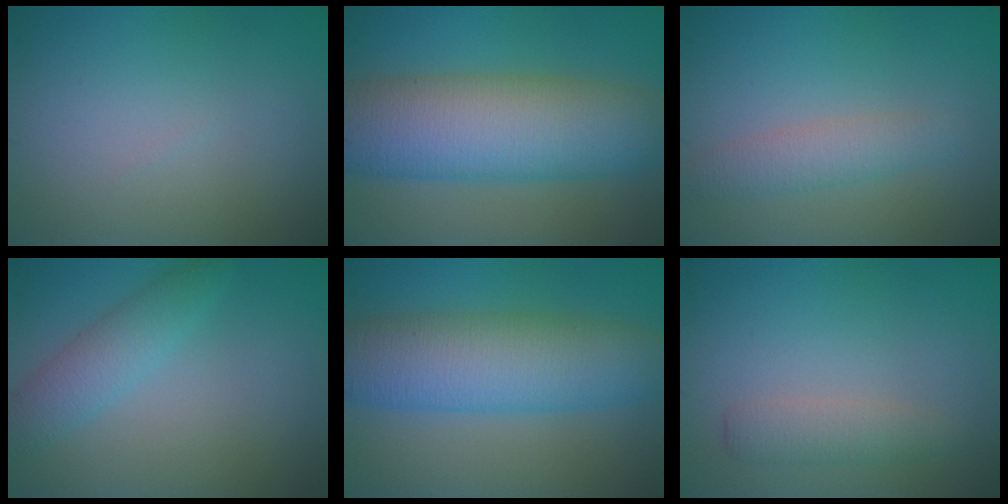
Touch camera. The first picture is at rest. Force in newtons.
{"total": 10.7, "press": 10.6, "slide": 0.7}
{"total": 2.5, "press": 2.5, "slide": 0.1}
{"total": 2.8, "press": 2.8, "slide": 0.2}
{"total": 8.5, "press": 8.5, "slide": 0.2}
{"total": 2.0, "press": 2.0, "slide": 0.2}